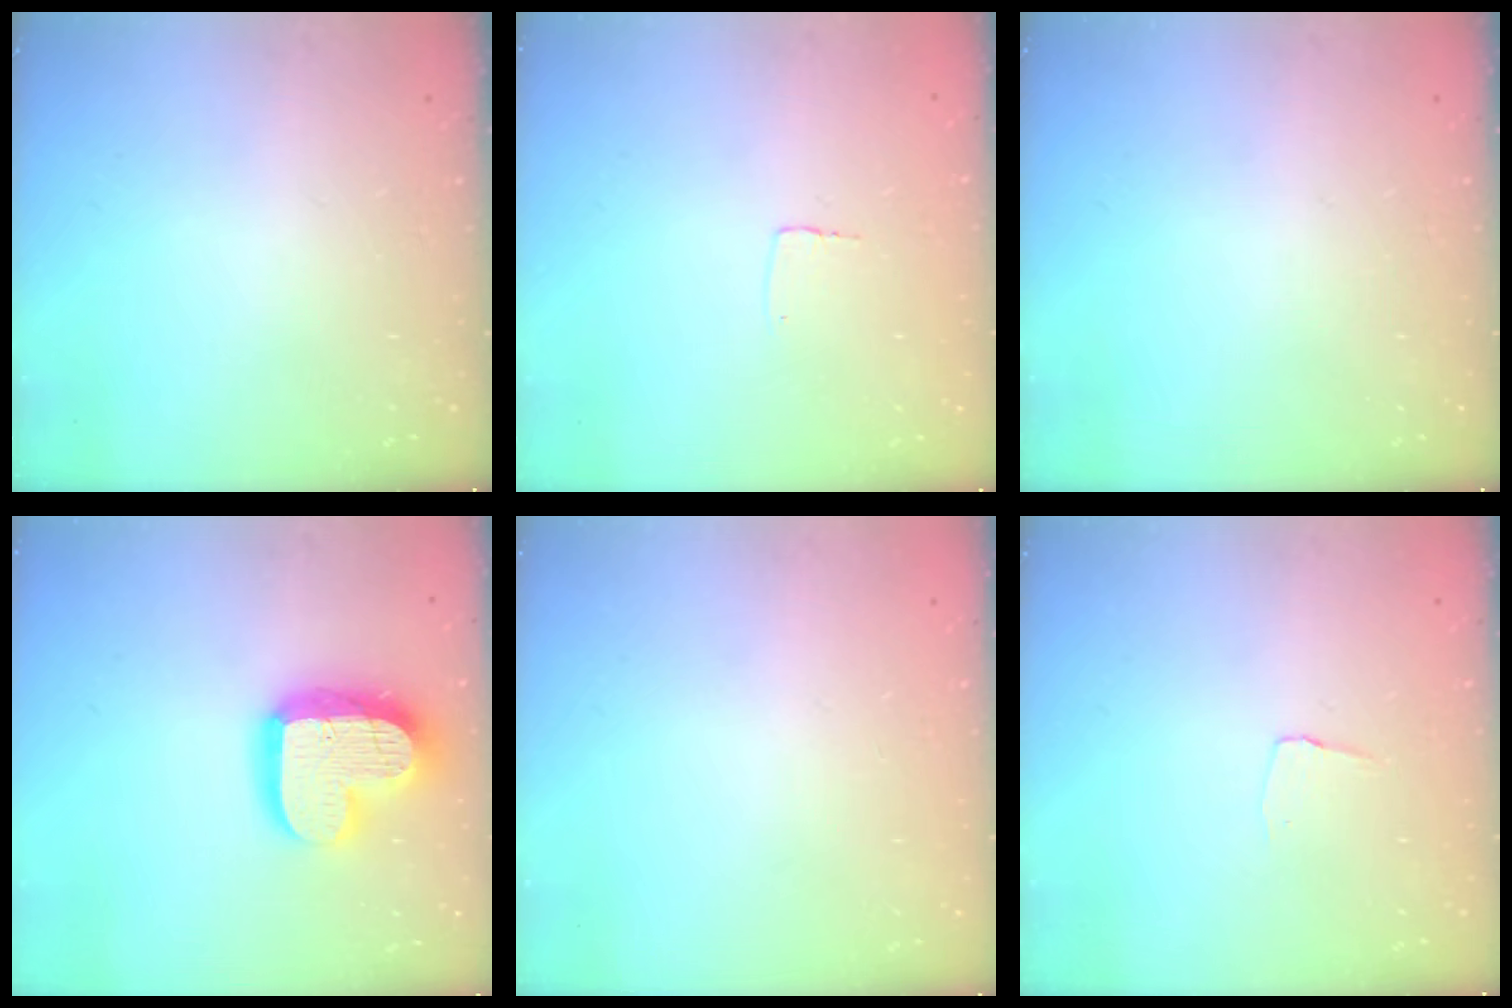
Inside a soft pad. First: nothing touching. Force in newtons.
{"total": 2.6, "press": 2.6, "slide": 0.1}
{"total": 0.0}
{"total": 18.6, "press": 18.6, "slide": 1.4}
{"total": 0.0}
{"total": 3.5, "press": 3.4, "slide": 0.2}